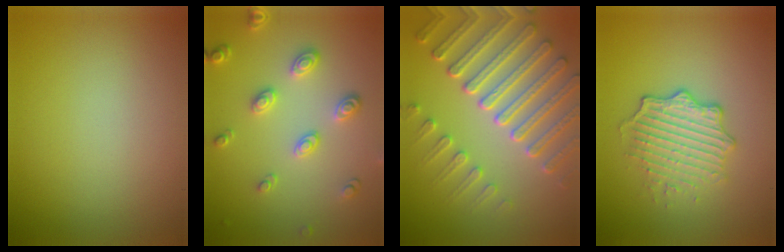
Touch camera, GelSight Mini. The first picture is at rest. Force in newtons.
{"total": 3.4, "press": 2.8, "slide": 1.9}
{"total": 7.4, "press": 5.7, "slide": 4.7}
{"total": 4.8, "press": 3.4, "slide": 3.4}